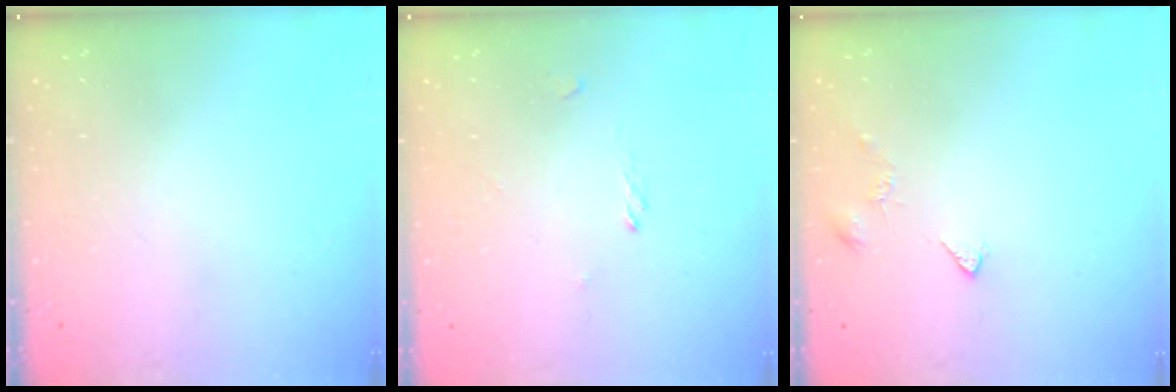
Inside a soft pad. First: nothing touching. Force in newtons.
{"total": 0.0}
{"total": 2.1, "press": 2.0, "slide": 0.4}